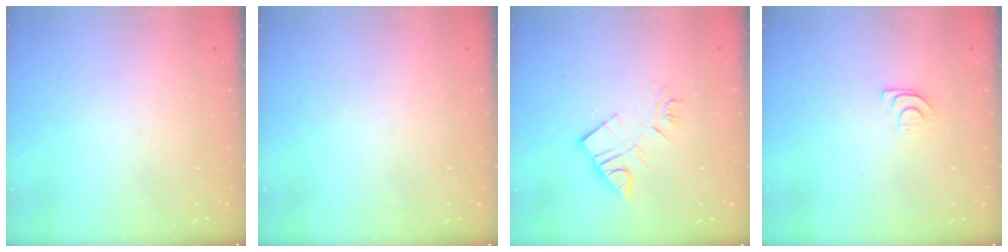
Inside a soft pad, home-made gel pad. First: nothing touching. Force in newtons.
{"total": 0.0}
{"total": 10.9, "press": 10.9, "slide": 0.9}
{"total": 4.9, "press": 4.9, "slide": 0.6}